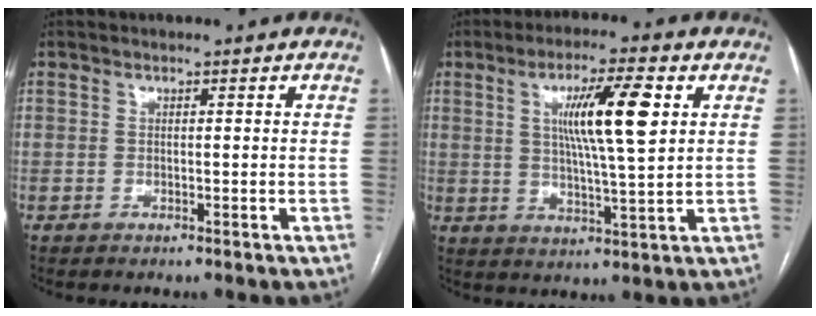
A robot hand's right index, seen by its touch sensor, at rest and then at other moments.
{"total": 10.7, "force": [3.1, 0.5, 10.2], "torque": [-0.175, 0.003, 0.052]}